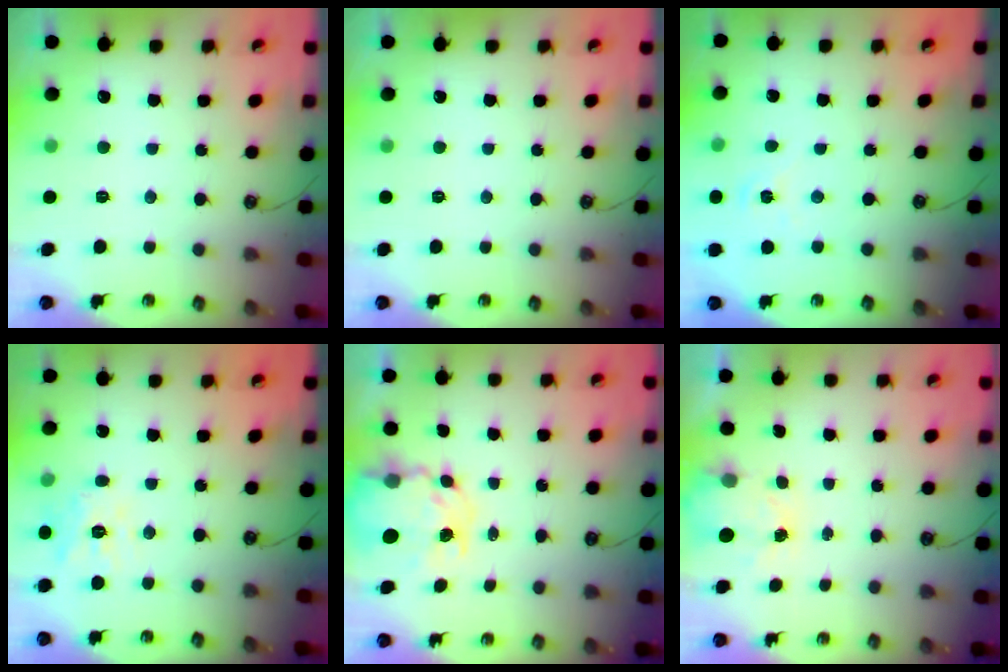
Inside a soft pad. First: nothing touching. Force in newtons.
{"total": 0.0}
{"total": 1.3, "press": 1.3, "slide": 0.2}
{"total": 11.4, "press": 11.3, "slide": 0.9}
{"total": 8.4, "press": 8.4, "slide": 0.6}
{"total": 2.6, "press": 2.6, "slide": 0.4}